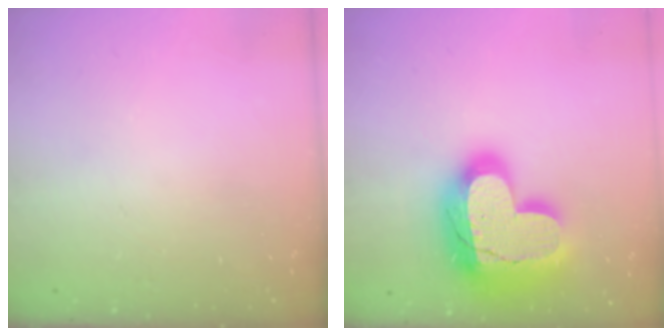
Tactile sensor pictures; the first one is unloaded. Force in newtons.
{"total": 27.3, "press": 27.2, "slide": 2.0}